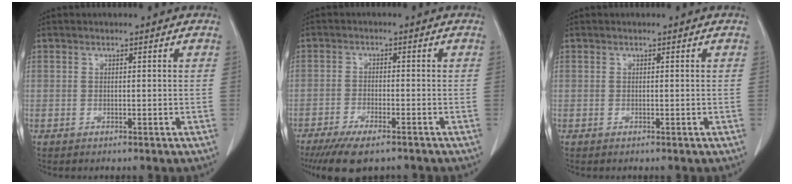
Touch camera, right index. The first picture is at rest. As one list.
[{"total": 8.7, "force": [-6.7, 2.3, 5.1], "torque": [-0.080, -0.015, -0.108]}, {"total": 0.0}]